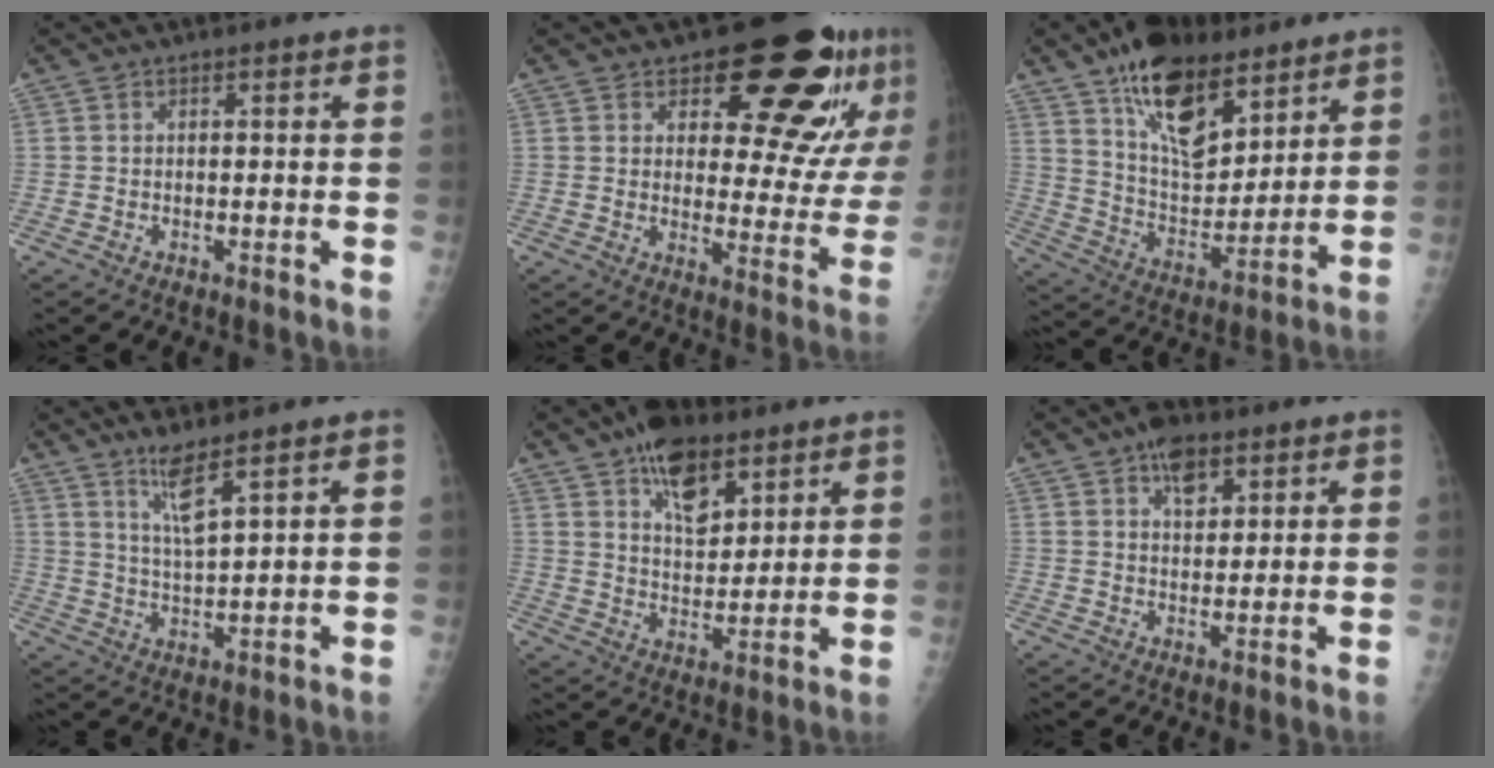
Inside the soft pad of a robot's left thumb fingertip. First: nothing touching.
{"total": 18.4, "force": [11.6, 8.0, 11.9], "torque": [-0.102, -0.071, 0.149]}
{"total": 18.8, "force": [11.9, 9.1, 11.3], "torque": [-0.145, -0.063, 0.213]}
{"total": 5.7, "force": [3.9, 0.3, 4.2], "torque": [-0.081, -0.035, 0.079]}
{"total": 12.1, "force": [7.3, 6.4, 7.4], "torque": [-0.089, -0.036, 0.123]}
{"total": 6.1, "force": [3.4, 3.5, 3.7], "torque": [-0.038, -0.013, 0.052]}